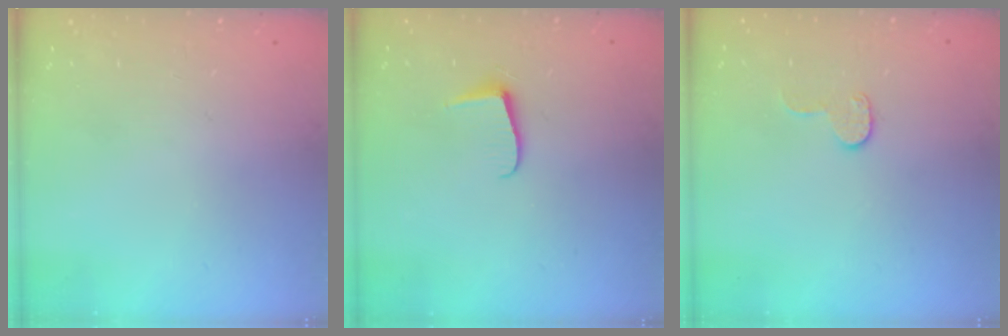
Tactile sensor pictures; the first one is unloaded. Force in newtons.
{"total": 5.6, "press": 5.6, "slide": 0.7}
{"total": 7.6, "press": 7.6, "slide": 0.1}